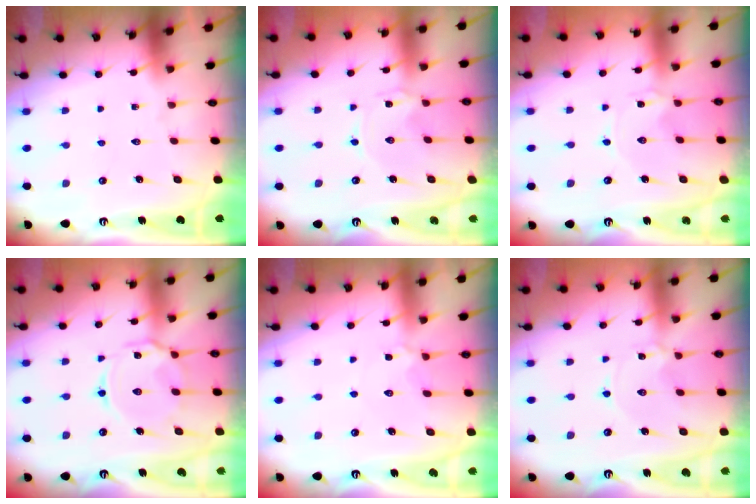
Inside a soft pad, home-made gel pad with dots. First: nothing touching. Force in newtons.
{"total": 0.0}
{"total": 0.0}
{"total": 8.5, "press": 8.5, "slide": 0.7}
{"total": 3.8, "press": 3.7, "slide": 0.7}
{"total": 1.3, "press": 1.3, "slide": 0.2}